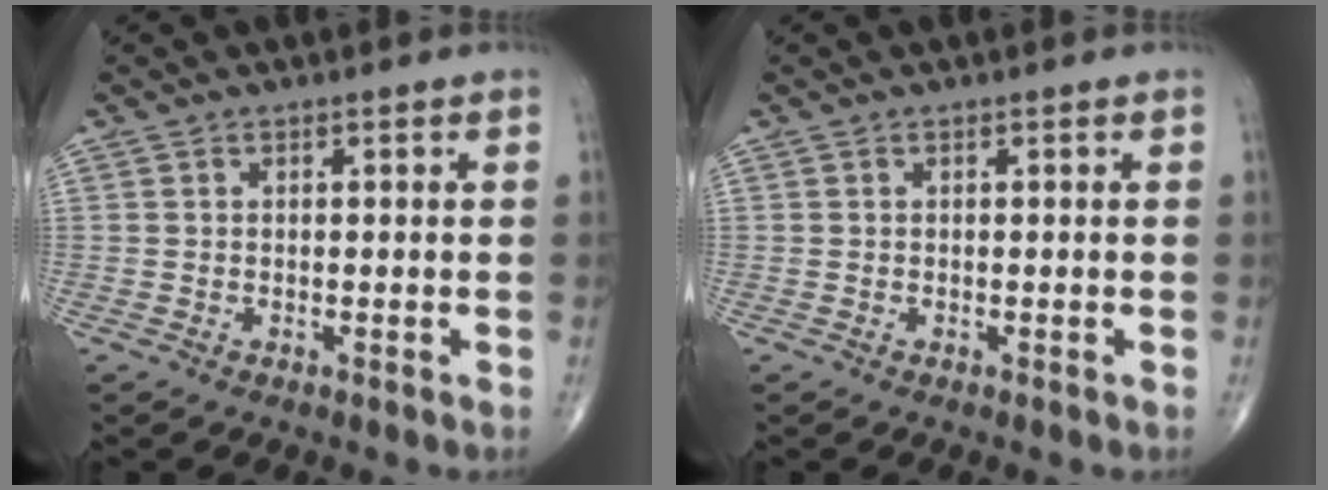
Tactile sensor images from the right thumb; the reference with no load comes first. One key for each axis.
{"total": 0.0}